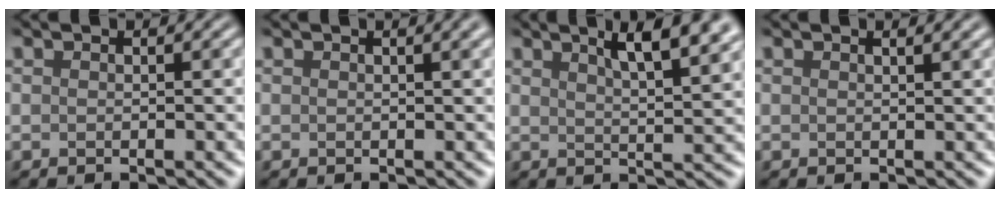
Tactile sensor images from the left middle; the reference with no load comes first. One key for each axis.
{"total": 3.3, "fx": 1.7, "fy": 1.4, "fz": 2.5, "tx": -0.008, "ty": 0.015, "tz": 0.000}
{"total": 6.6, "fx": 4.0, "fy": 1.9, "fz": 5.0, "tx": -0.044, "ty": 0.027, "tz": 0.044}
{"total": 2.1, "fx": 1.3, "fy": 0.8, "fz": 1.4, "tx": -0.001, "ty": 0.003, "tz": -0.003}